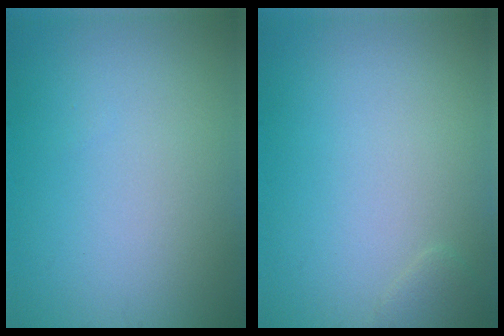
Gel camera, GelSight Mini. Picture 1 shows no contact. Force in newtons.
{"total": 0.8, "press": 0.8, "slide": 0.0}